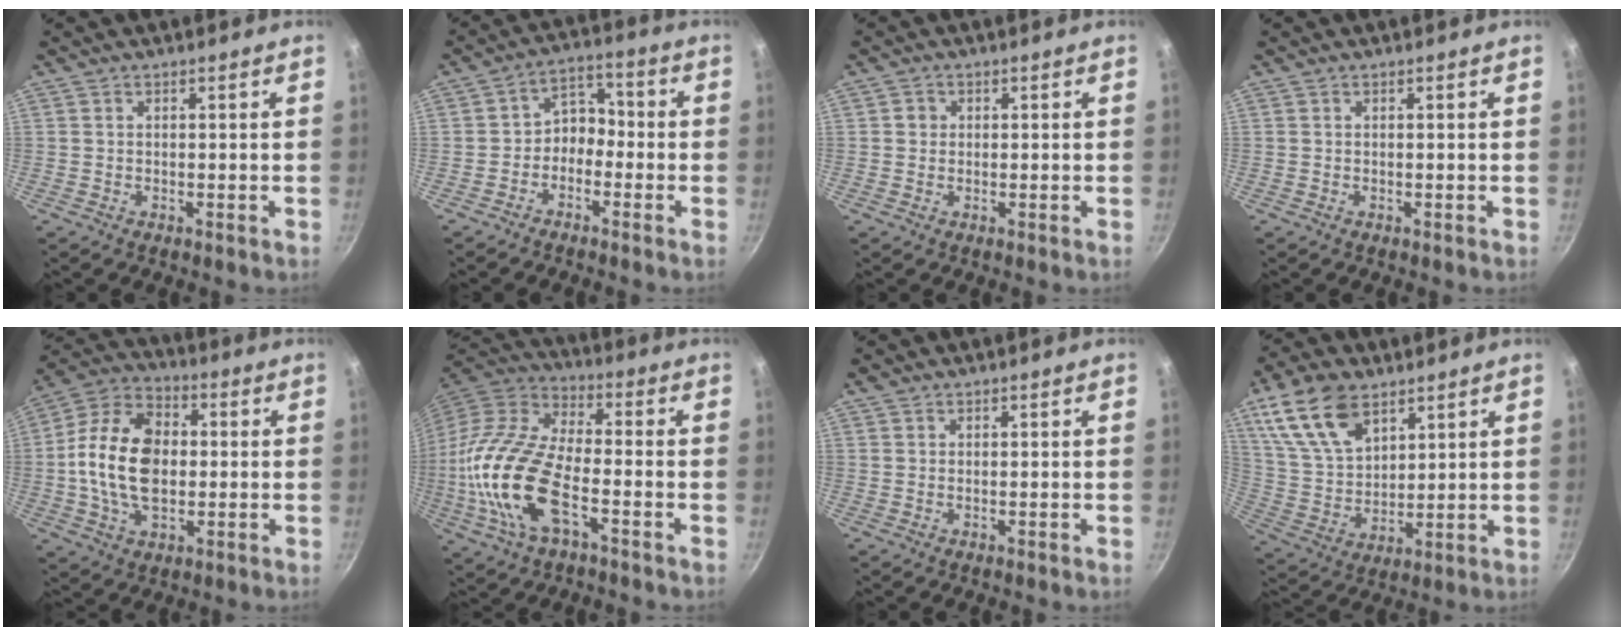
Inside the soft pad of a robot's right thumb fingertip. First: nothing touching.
{"total": 5.7, "force": [-2.0, 4.3, 3.1], "torque": [-0.011, 0.041, -0.048]}
{"total": 1.7, "force": [0.2, 1.6, 0.5], "torque": [-0.001, 0.004, 0.000]}
{"total": 0.0}
{"total": 16.8, "force": [0.0, 11.0, 12.6], "torque": [-0.209, 0.021, -0.015]}
{"total": 20.9, "force": [-5.8, 9.8, 17.5], "torque": [-0.351, 0.028, -0.128]}
{"total": 1.2, "force": [0.9, 0.7, 0.5], "torque": [-0.009, 0.002, 0.016]}
{"total": 15.7, "force": [8.8, 9.0, 9.4], "torque": [-0.156, -0.029, 0.179]}